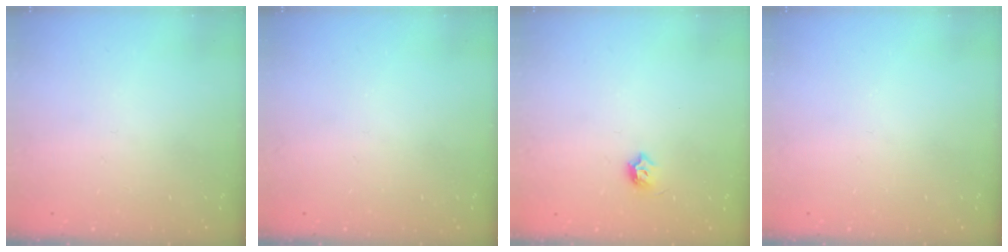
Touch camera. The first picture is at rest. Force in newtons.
{"total": 0.0}
{"total": 5.5, "press": 5.4, "slide": 0.9}
{"total": 0.0}